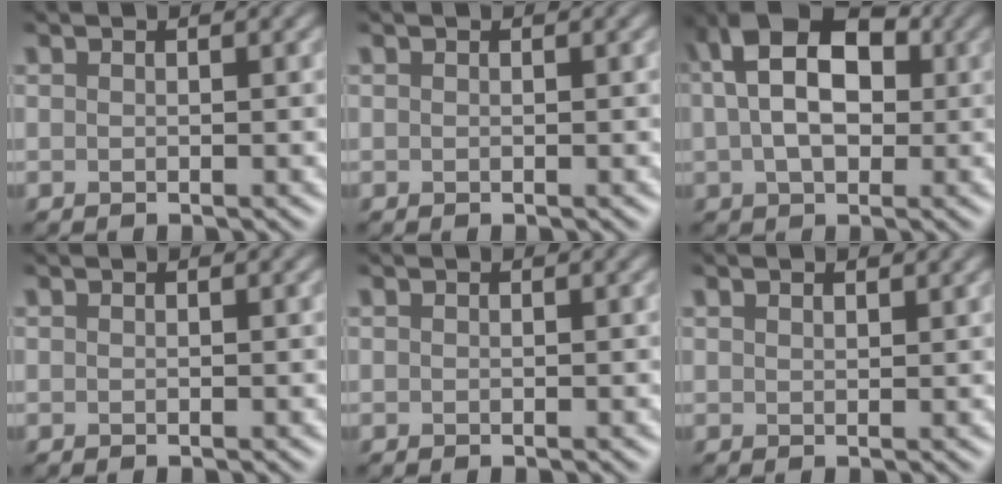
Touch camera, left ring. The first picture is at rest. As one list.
[{"total": 0.0}, {"total": 8.9, "force": [1.8, 5.7, 6.7], "torque": [-0.125, 0.031, 0.020]}, {"total": 0.0}, {"total": 0.0}, {"total": 0.9, "force": [0.8, 0.3, 0.4], "torque": [-0.013, 0.003, 0.016]}]